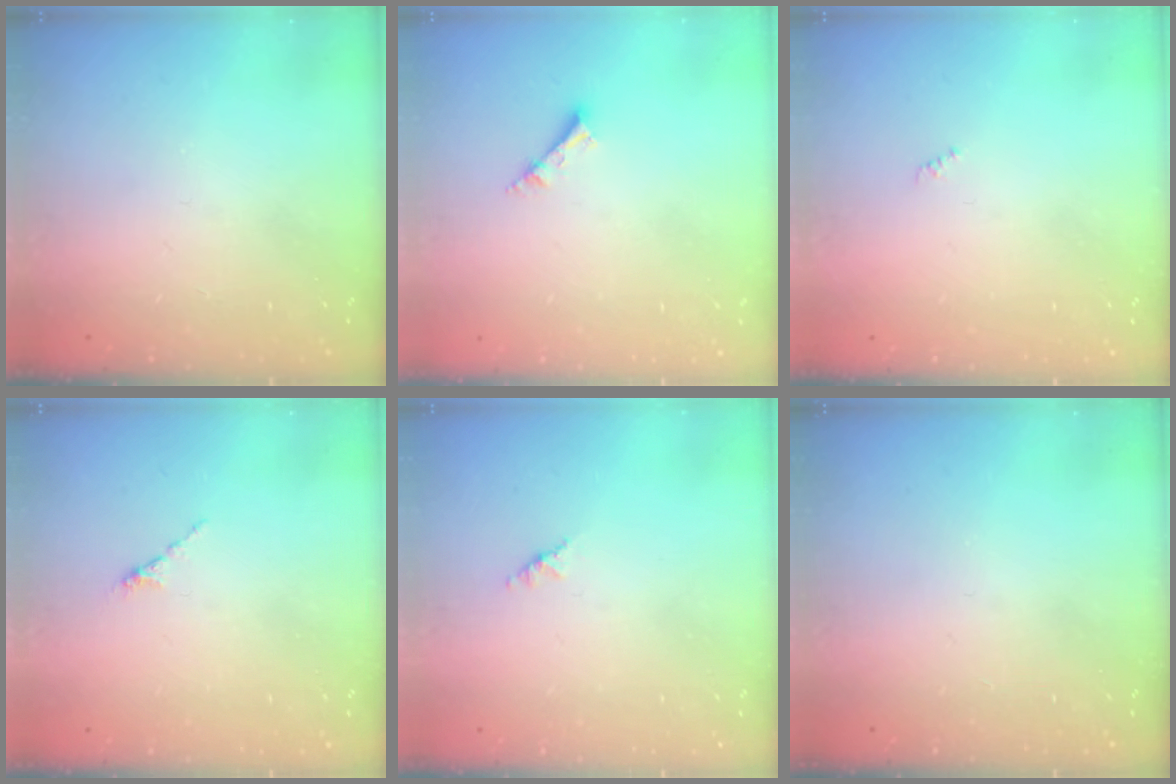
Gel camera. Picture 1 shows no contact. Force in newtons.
{"total": 2.3, "press": 2.3, "slide": 0.1}
{"total": 0.0}
{"total": 0.0}
{"total": 1.4, "press": 1.3, "slide": 0.4}
{"total": 0.0}